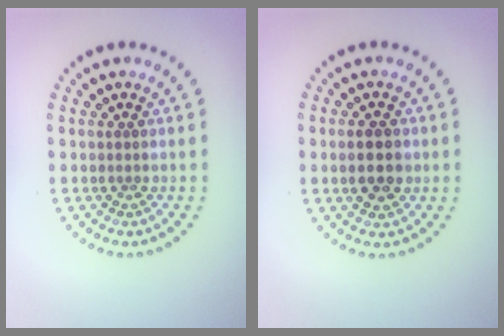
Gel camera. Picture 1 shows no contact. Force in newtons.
{"total": 3.7, "press": 3.7, "slide": 0.2}